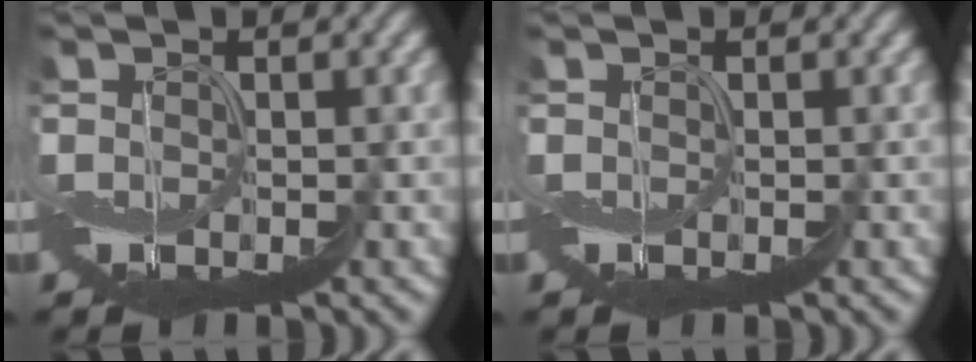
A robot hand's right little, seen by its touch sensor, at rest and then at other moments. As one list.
[{"total": 0.0}]